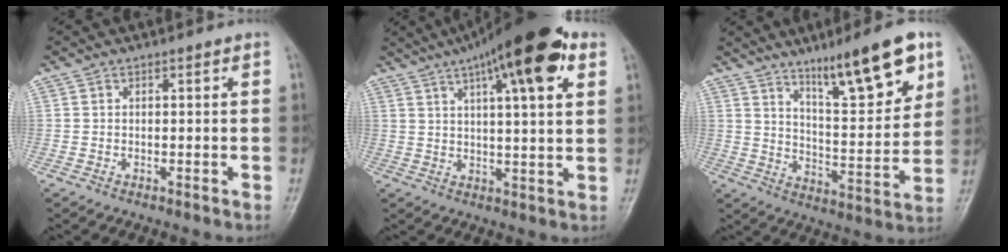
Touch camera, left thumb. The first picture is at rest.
{"total": 18.3, "force": [9.5, 4.7, 14.9], "torque": [-0.214, -0.006, 0.141]}
{"total": 16.1, "force": [9.8, 3.5, 12.3], "torque": [-0.165, -0.055, 0.164]}